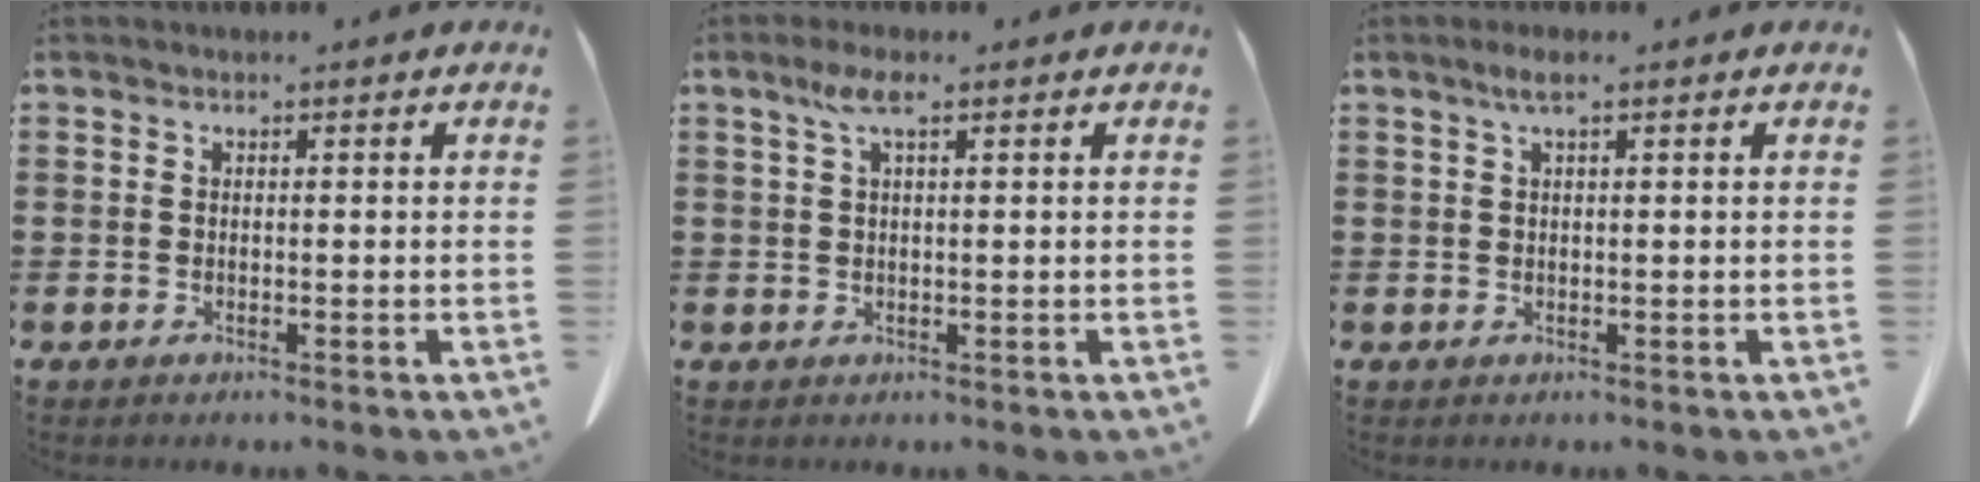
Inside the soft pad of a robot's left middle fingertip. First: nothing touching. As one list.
[{"total": 3.4, "force": [1.5, 0.8, 2.9], "torque": [-0.063, 0.009, 0.025]}, {"total": 1.9, "force": [0.9, 0.2, 1.7], "torque": [-0.035, 0.001, 0.015]}]